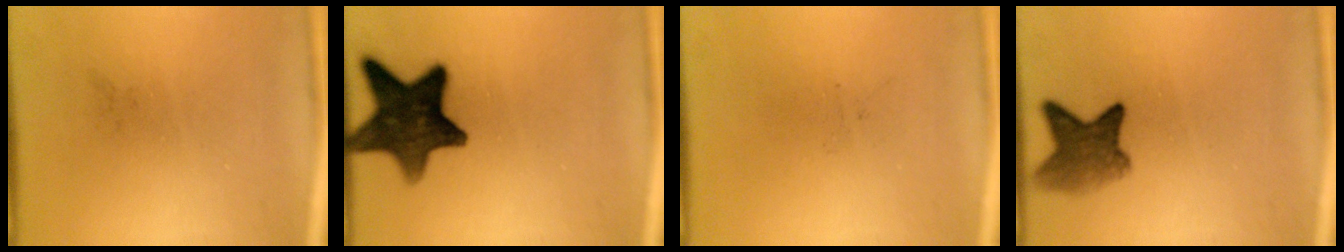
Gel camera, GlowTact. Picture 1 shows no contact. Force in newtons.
{"total": 13.4}
{"total": 0.0}
{"total": 5.8}